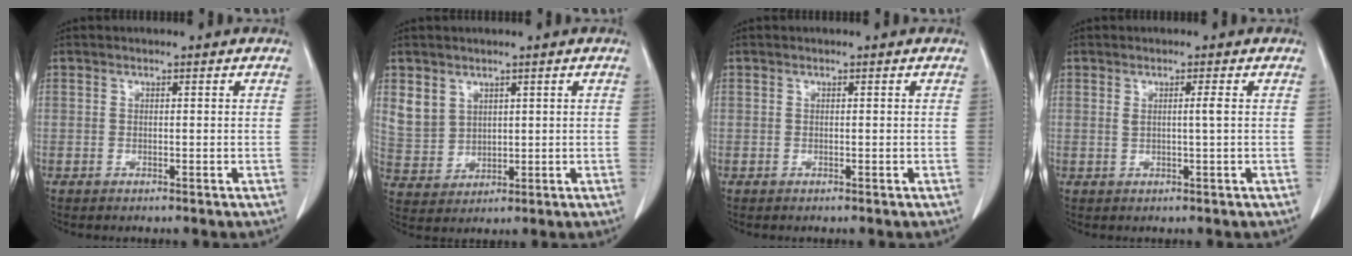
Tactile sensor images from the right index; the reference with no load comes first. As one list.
[{"total": 5.8, "force": [3.2, 4.7, 1.3], "torque": [-0.028, 0.007, 0.083]}, {"total": 0.0}, {"total": 1.5, "force": [0.4, -0.4, 1.4], "torque": [-0.022, 0.000, 0.011]}]